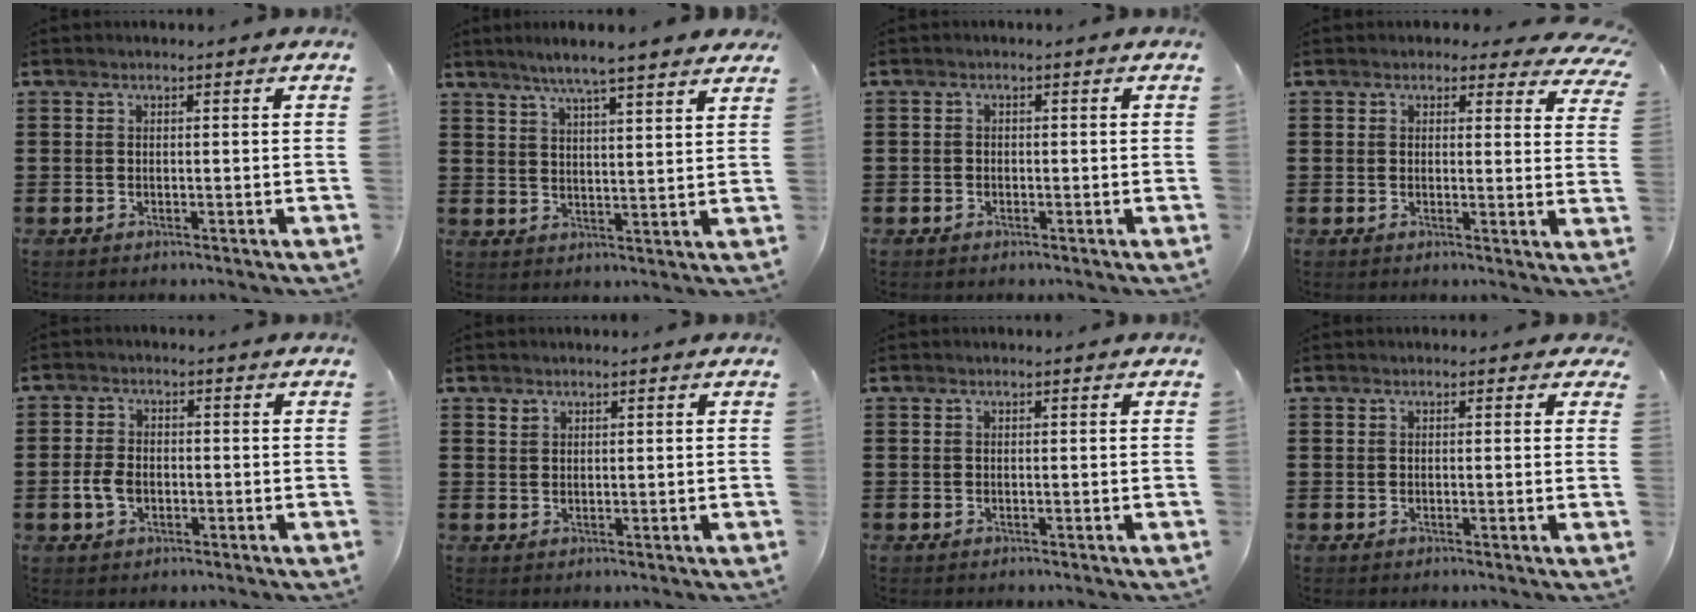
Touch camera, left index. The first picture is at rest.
{"total": 5.6, "force": [4.8, -0.2, 2.8], "torque": [-0.070, -0.015, 0.083]}
{"total": 0.8, "force": [-0.6, 0.5, 0.2], "torque": [-0.005, 0.001, -0.012]}
{"total": 2.6, "force": [2.2, 1.0, 1.0], "torque": [-0.014, -0.008, 0.037]}
{"total": 3.9, "force": [-1.0, 2.5, 2.8], "torque": [-0.073, -0.003, -0.025]}
{"total": 1.1, "force": [0.9, 0.8, 0.1], "torque": [-0.005, 0.001, 0.018]}
{"total": 0.0}
{"total": 0.6, "force": [0.1, 0.5, 0.3], "torque": [-0.008, 0.006, 0.001]}